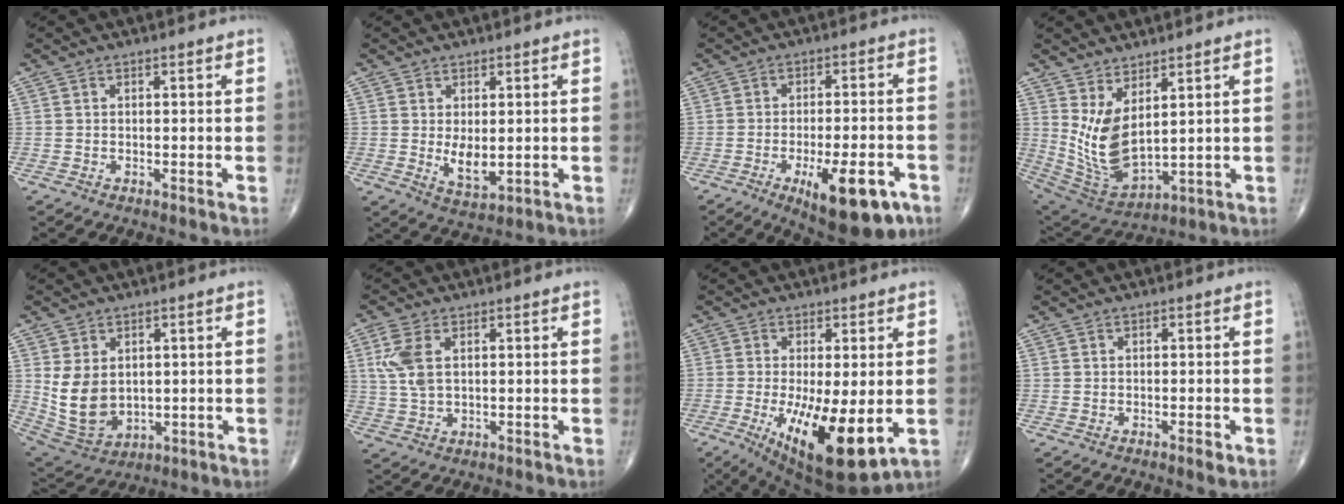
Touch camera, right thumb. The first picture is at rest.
{"total": 4.8, "force": [0.2, 2.4, 4.2], "torque": [-0.060, -0.015, 0.016]}
{"total": 14.4, "force": [-6.6, 5.1, 11.8], "torque": [-0.147, 0.013, -0.084]}
{"total": 11.7, "force": [3.7, 5.3, 9.8], "torque": [-0.182, -0.039, 0.094]}
{"total": 10.4, "force": [1.3, 7.4, 7.1], "torque": [-0.118, -0.015, 0.050]}
{"total": 6.4, "force": [1.9, 3.5, 5.0], "torque": [-0.120, 0.005, 0.042]}
{"total": 14.5, "force": [-3.3, 4.5, 13.4], "torque": [-0.222, -0.031, -0.037]}
{"total": 1.3, "force": [-0.6, 0.3, 1.1], "torque": [-0.016, -0.003, -0.009]}